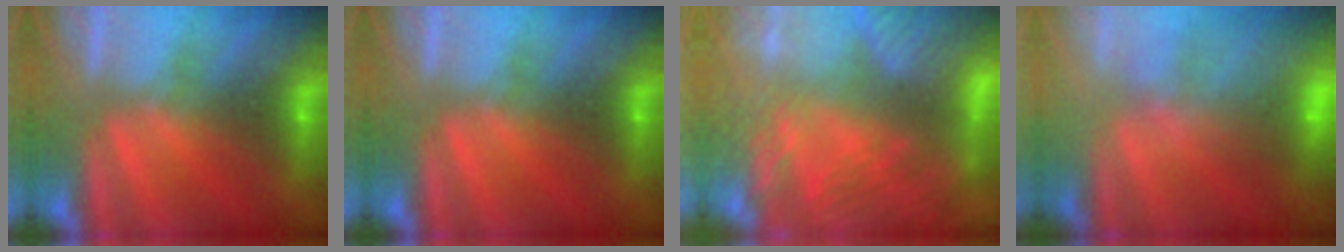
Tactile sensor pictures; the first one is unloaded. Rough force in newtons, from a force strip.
{"total": 0.0}
{"total": 9.3}
{"total": 8.3}